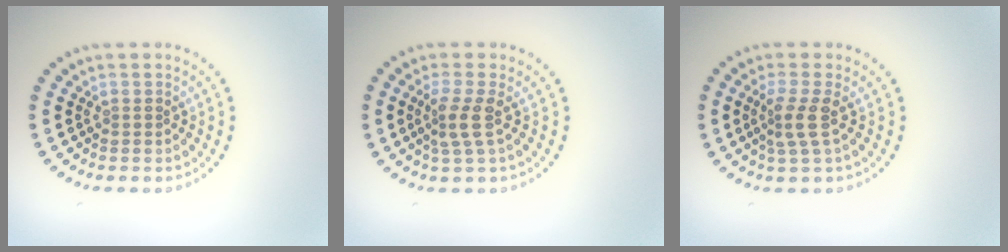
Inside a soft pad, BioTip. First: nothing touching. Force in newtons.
{"total": 2.3, "press": 1.7, "slide": 1.6}
{"total": 2.3, "press": 1.7, "slide": 1.6}